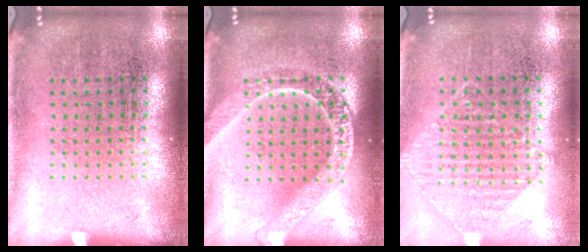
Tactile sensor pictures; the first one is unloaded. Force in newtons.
{"total": 1.7, "press": 1.7, "slide": 0.2}
{"total": 0.9, "press": 0.9, "slide": 0.1}